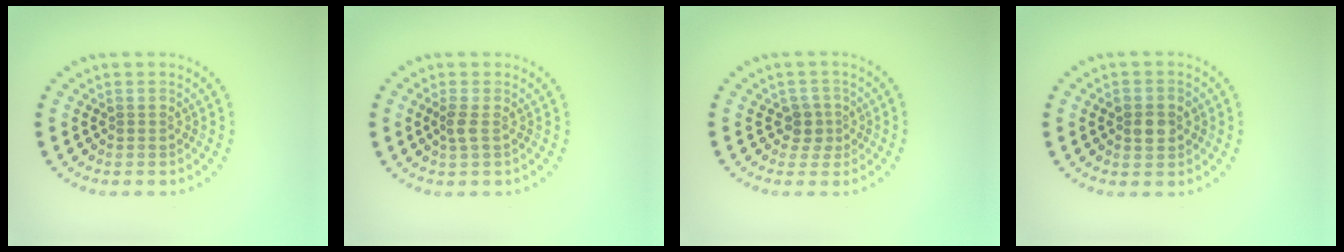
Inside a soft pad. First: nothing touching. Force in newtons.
{"total": 1.1, "press": 1.0, "slide": 0.6}
{"total": 1.7, "press": 1.3, "slide": 1.1}
{"total": 2.5, "press": 2.5, "slide": 0.3}